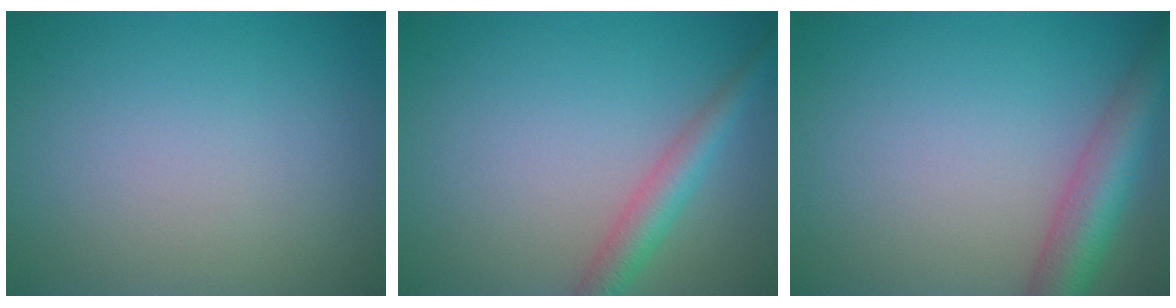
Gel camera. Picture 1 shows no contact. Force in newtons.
{"total": 3.1, "press": 3.1, "slide": 0.1}
{"total": 5.3, "press": 5.3, "slide": 0.3}